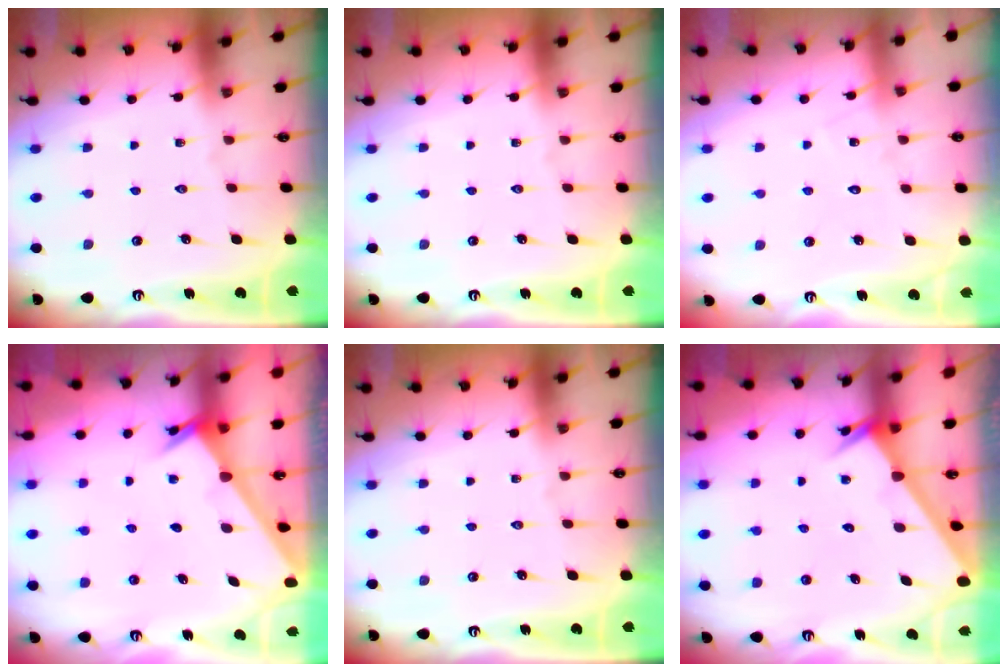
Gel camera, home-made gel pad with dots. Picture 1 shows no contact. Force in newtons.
{"total": 0.0}
{"total": 6.3, "press": 6.3, "slide": 0.5}
{"total": 2.6, "press": 2.6, "slide": 0.2}
{"total": 0.0}
{"total": 2.5, "press": 2.5, "slide": 0.0}